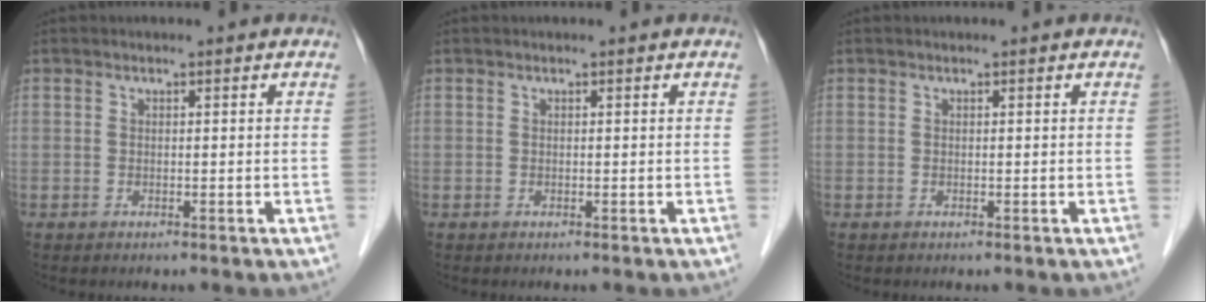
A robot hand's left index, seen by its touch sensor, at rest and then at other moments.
{"total": 0.0}
{"total": 0.0}